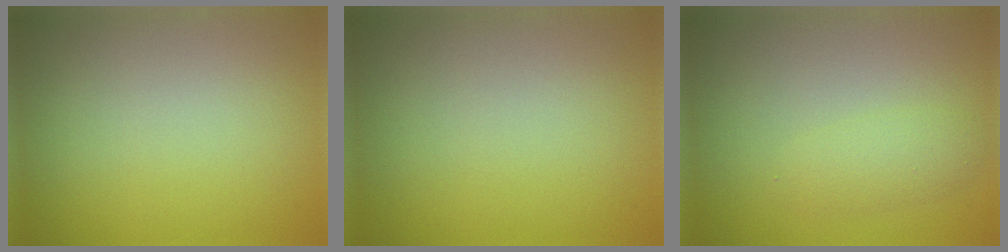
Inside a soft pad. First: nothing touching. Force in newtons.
{"total": 0.0}
{"total": 1.8, "press": 1.8, "slide": 0.0}